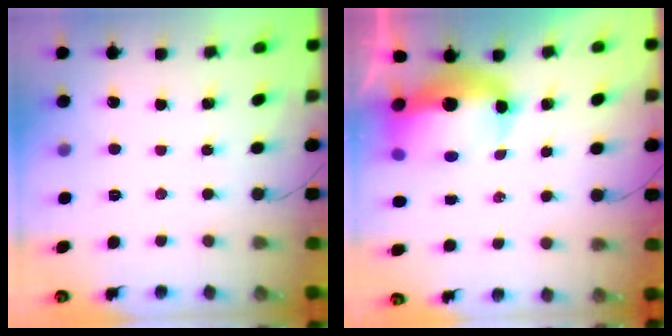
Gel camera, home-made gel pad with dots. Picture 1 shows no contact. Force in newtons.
{"total": 14.4, "press": 14.2, "slide": 2.6}